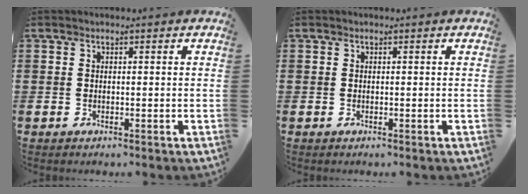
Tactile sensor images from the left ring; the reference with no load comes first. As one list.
[{"total": 0.0}]